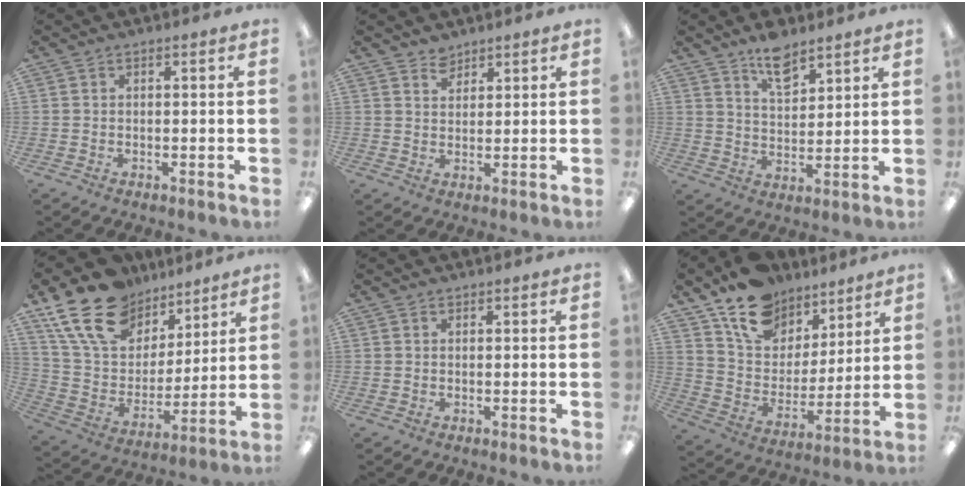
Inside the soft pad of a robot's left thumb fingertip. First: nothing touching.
{"total": 3.2, "force": [2.8, 1.6, 0.2], "torque": [-0.001, -0.012, 0.054]}
{"total": 10.0, "force": [7.5, 4.6, 4.7], "torque": [-0.072, -0.041, 0.133]}
{"total": 20.4, "force": [13.2, 12.7, 8.9], "torque": [-0.174, -0.060, 0.247]}
{"total": 0.0}
{"total": 16.1, "force": [12.0, 9.4, 5.1], "torque": [-0.099, -0.076, 0.225]}